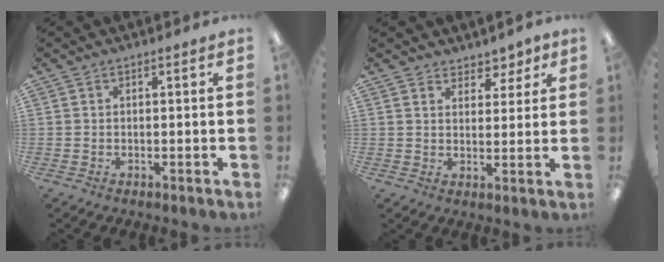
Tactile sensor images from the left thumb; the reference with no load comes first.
{"total": 4.7, "force": [4.0, 2.5, 0.5], "torque": [0.001, -0.025, 0.070]}